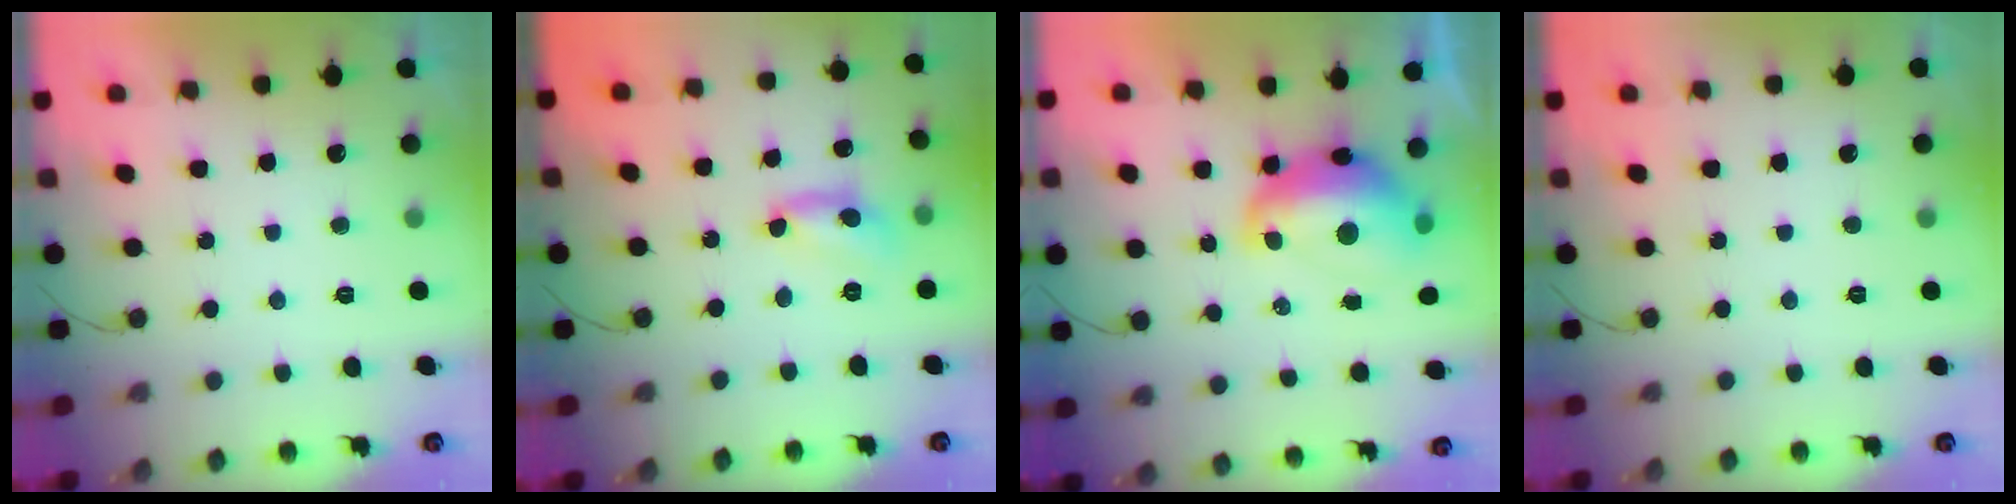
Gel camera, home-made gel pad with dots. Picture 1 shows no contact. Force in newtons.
{"total": 7.2, "press": 7.1, "slide": 0.5}
{"total": 12.3, "press": 12.3, "slide": 1.0}
{"total": 0.0}